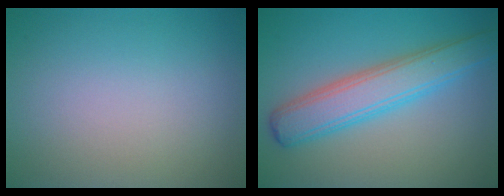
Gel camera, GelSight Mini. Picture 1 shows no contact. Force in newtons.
{"total": 5.5, "press": 5.5, "slide": 0.1}